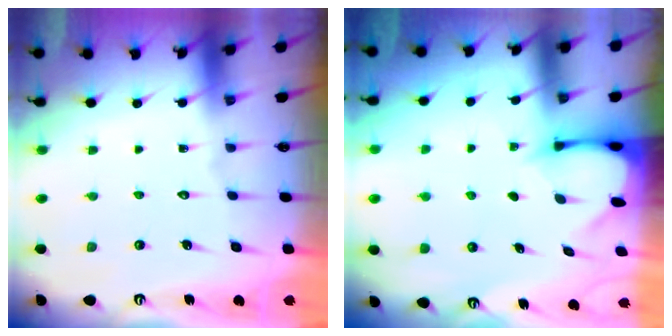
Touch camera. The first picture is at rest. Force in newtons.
{"total": 2.4, "press": 2.4, "slide": 0.3}